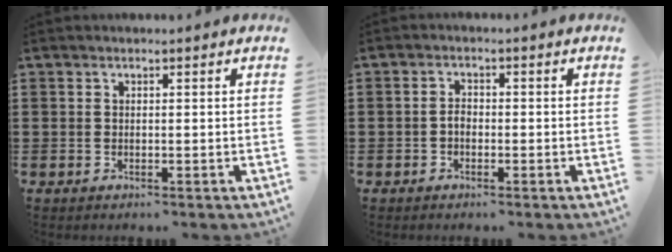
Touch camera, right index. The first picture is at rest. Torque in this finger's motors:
{"motor_torque": [0.40, -0.32, 0.24, 0.01]}